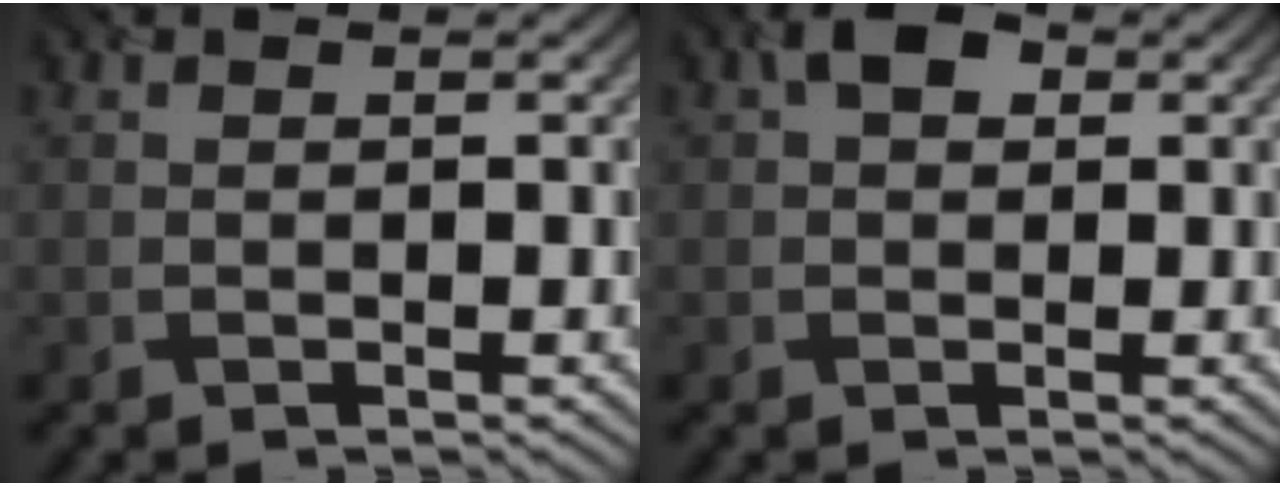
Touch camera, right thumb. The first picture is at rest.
{"total": 2.5, "force": [0.7, 1.9, 1.5], "torque": [-0.022, 0.005, 0.005]}